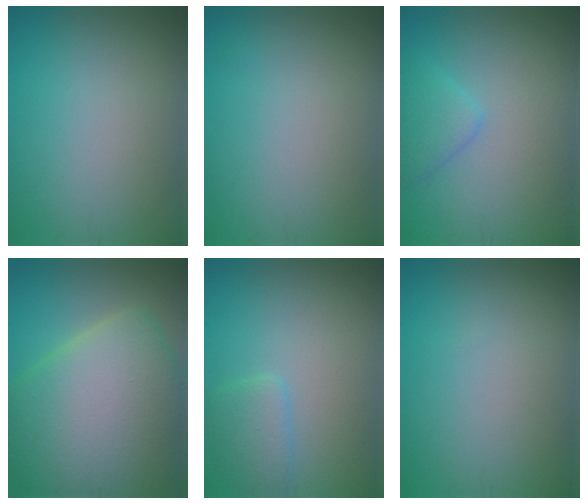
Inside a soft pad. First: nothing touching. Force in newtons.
{"total": 0.0}
{"total": 2.1, "press": 2.1, "slide": 0.2}
{"total": 12.7, "press": 12.7, "slide": 0.6}
{"total": 2.1, "press": 2.1, "slide": 0.2}
{"total": 0.0}